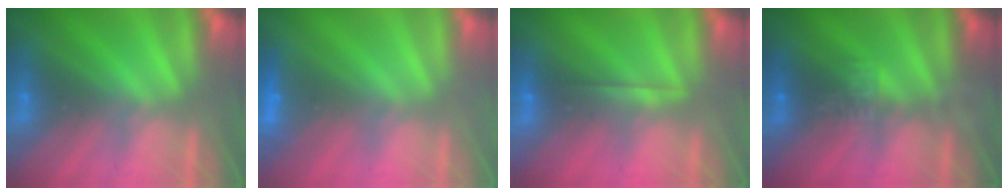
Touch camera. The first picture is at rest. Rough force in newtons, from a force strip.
{"total": 2.4}
{"total": 1.8}
{"total": 3.3}